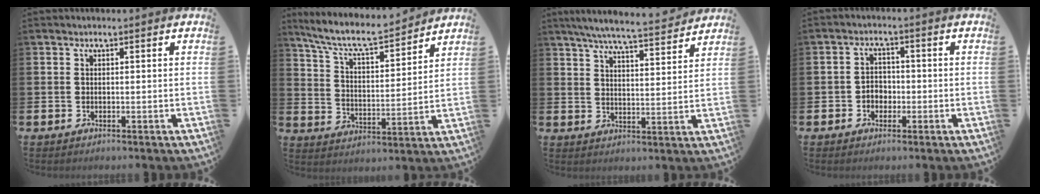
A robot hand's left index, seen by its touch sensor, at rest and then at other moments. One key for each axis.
{"total": 7.9, "fx": 7.3, "fy": 1.3, "fz": 2.9, "tx": -0.095, "ty": -0.048, "tz": 0.126}
{"total": 6.3, "fx": 5.9, "fy": 0.1, "fz": 2.2, "tx": -0.054, "ty": -0.041, "tz": 0.100}
{"total": 2.6, "fx": -0.9, "fy": 2.1, "fz": 1.2, "tx": -0.014, "ty": 0.002, "tz": -0.024}